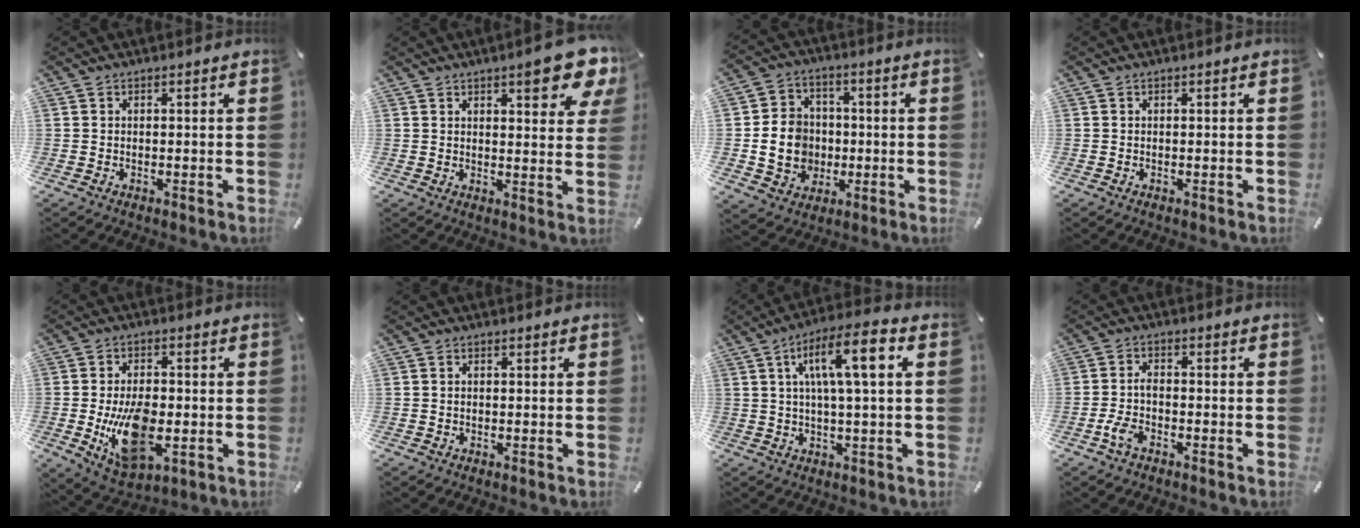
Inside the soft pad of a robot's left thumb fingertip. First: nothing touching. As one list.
[{"total": 11.1, "force": [6.4, 3.2, 8.4], "torque": [-0.105, -0.036, 0.103]}, {"total": 11.4, "force": [-1.2, 10.1, 5.2], "torque": [-0.114, 0.015, -0.017]}, {"total": 0.0}, {"total": 13.9, "force": [-2.3, 7.8, 11.3], "torque": [-0.206, -0.011, -0.037]}, {"total": 0.7, "force": [0.0, 0.4, 0.5], "torque": [-0.011, 0.002, -0.001]}, {"total": 11.6, "force": [3.3, 2.7, 10.8], "torque": [-0.187, 0.004, 0.050]}, {"total": 3.9, "force": [-2.0, 2.0, 2.8], "torque": [-0.065, 0.007, -0.041]}]